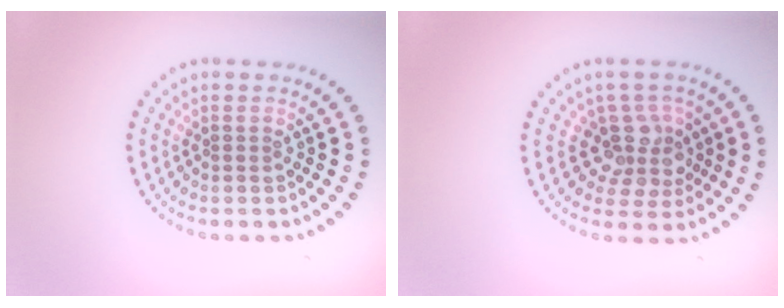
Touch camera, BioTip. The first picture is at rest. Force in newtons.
{"total": 3.7, "press": 3.0, "slide": 2.1}